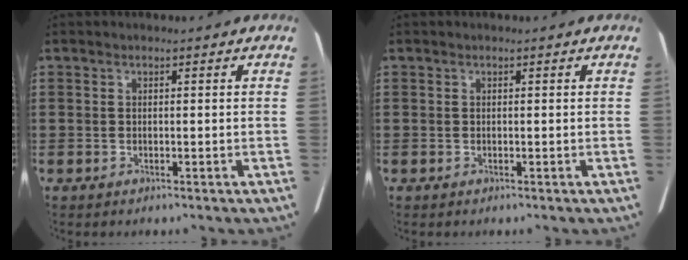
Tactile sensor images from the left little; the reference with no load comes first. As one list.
[{"total": 0.0}]